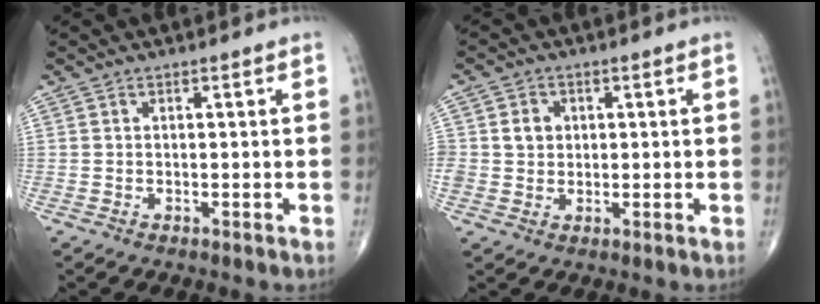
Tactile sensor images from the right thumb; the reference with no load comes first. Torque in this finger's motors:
{"motor_torque": [0.19, 0.20, 0.47, 0.26, 0.33]}